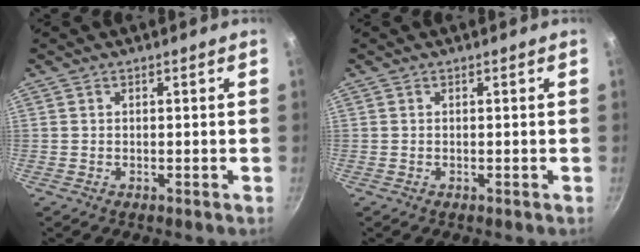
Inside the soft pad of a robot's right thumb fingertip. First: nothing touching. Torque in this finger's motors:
{"motor_torque": [0.64, -0.27, 0.15, 0.15, 0.05]}